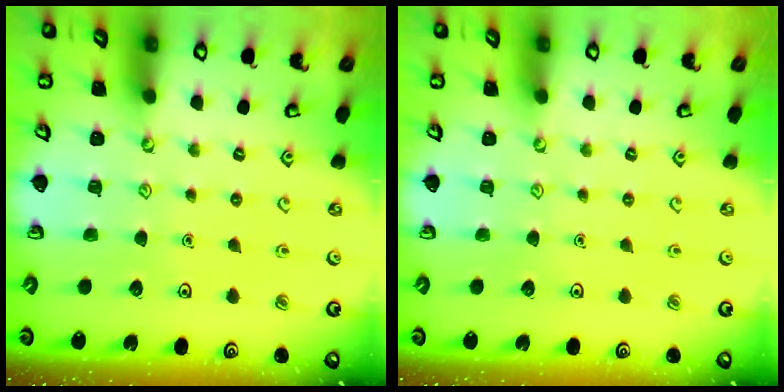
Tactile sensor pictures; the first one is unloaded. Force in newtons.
{"total": 0.0}